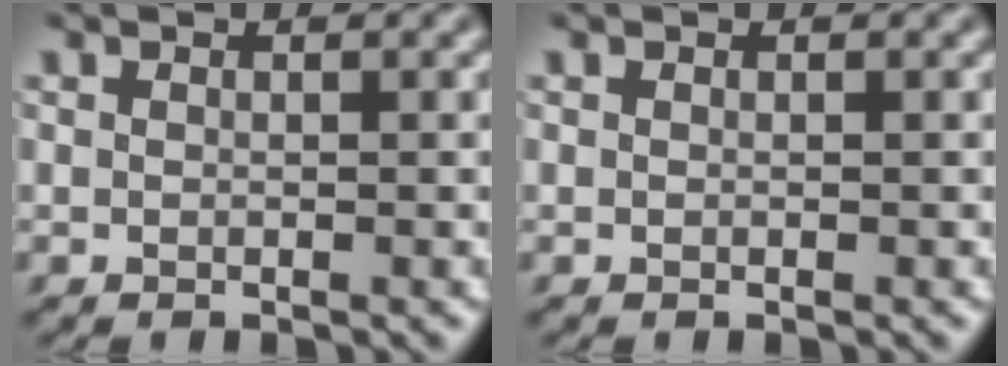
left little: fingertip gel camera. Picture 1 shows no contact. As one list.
[{"total": 0.0}]